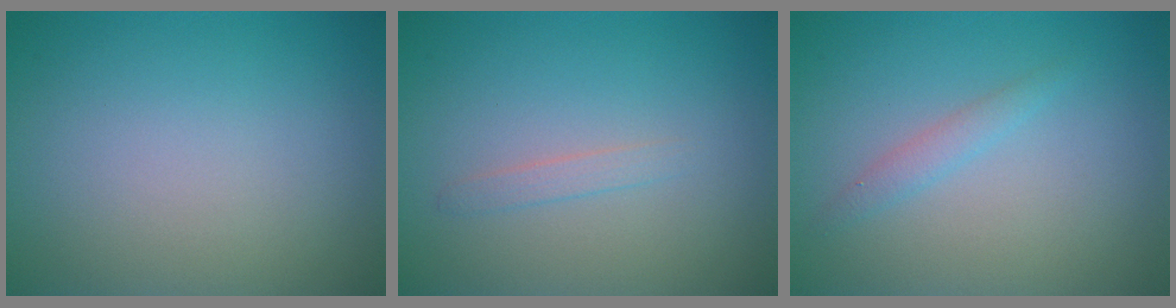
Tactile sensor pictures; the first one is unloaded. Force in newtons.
{"total": 0.9, "press": 0.9, "slide": 0.1}
{"total": 1.2, "press": 1.2, "slide": 0.1}